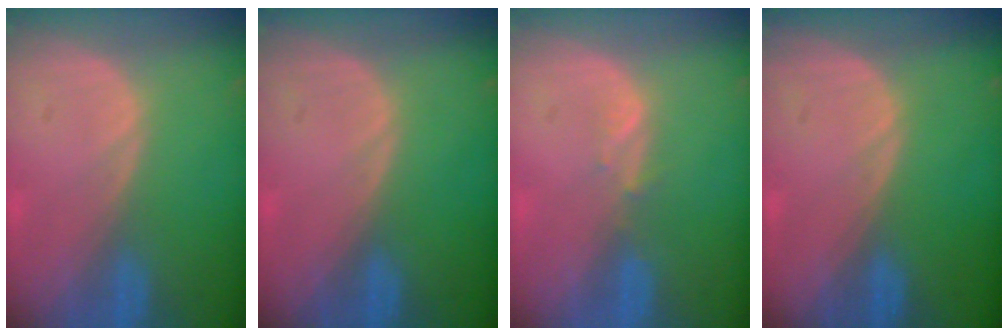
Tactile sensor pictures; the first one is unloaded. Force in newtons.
{"total": 0.0}
{"total": 1.4, "press": 1.2, "slide": 0.6}
{"total": 0.0}